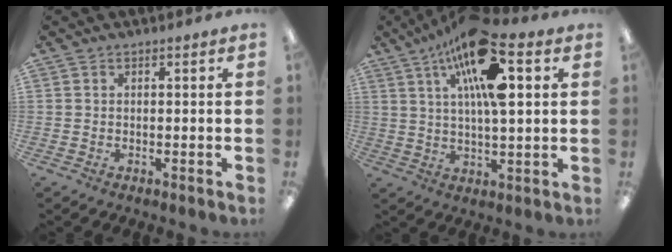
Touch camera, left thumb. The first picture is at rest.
{"total": 17.4, "force": [7.7, 6.3, 14.2], "torque": [-0.242, -0.013, 0.128]}